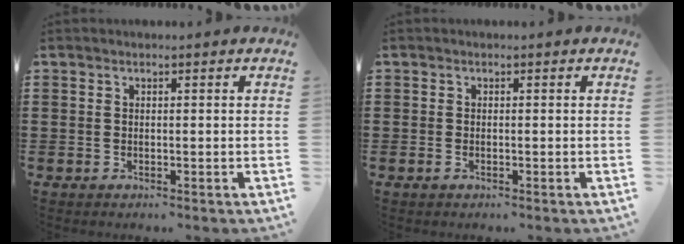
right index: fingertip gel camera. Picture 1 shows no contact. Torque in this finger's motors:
{"motor_torque": [-0.80, 1.34, -0.02, -0.01]}